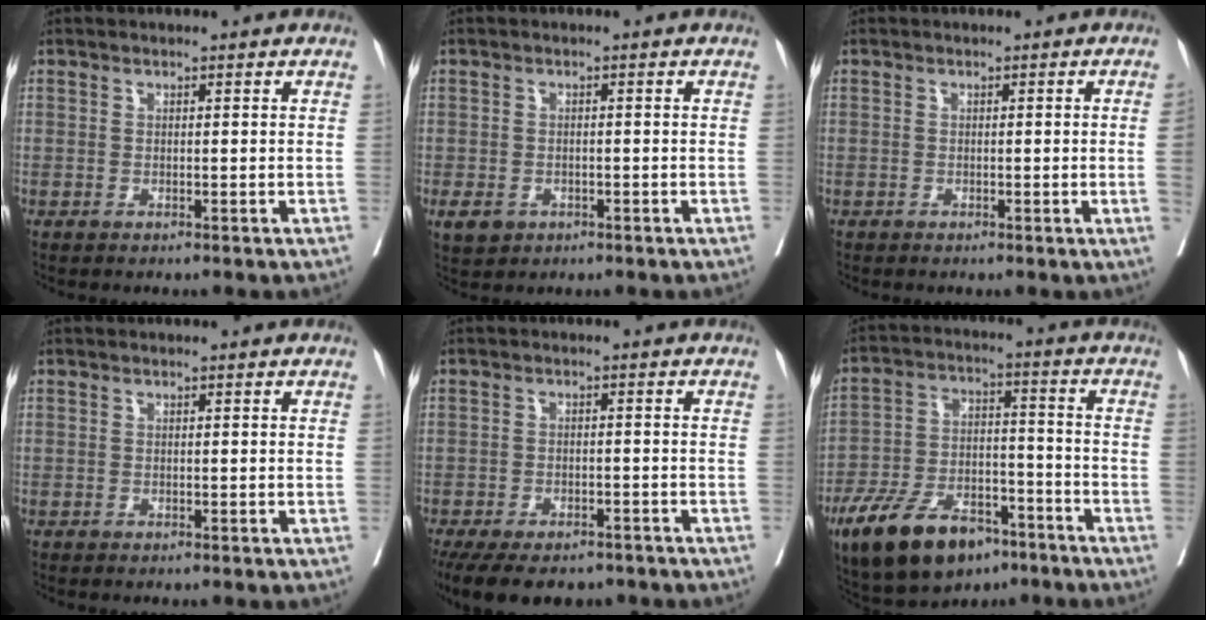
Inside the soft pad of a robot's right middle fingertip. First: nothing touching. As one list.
[{"total": 5.3, "force": [-2.8, 4.0, 2.1], "torque": [-0.043, 0.000, -0.038]}, {"total": 2.2, "force": [-0.2, -0.9, 2.0], "torque": [-0.029, -0.003, 0.001]}, {"total": 0.0}, {"total": 13.6, "force": [-10.4, 5.9, 6.5], "torque": [-0.140, -0.016, -0.143]}, {"total": 15.1, "force": [-9.9, 6.8, 9.1], "torque": [-0.167, 0.001, -0.171]}]